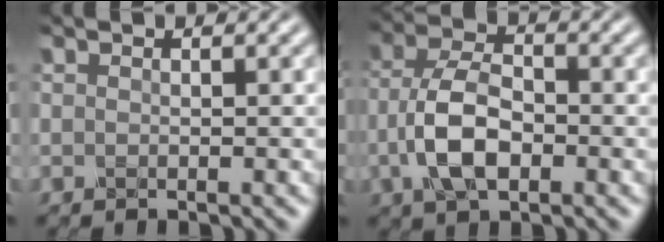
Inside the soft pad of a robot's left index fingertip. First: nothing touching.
{"total": 5.9, "force": [-1.6, 3.2, 4.7], "torque": [-0.096, 0.003, -0.037]}